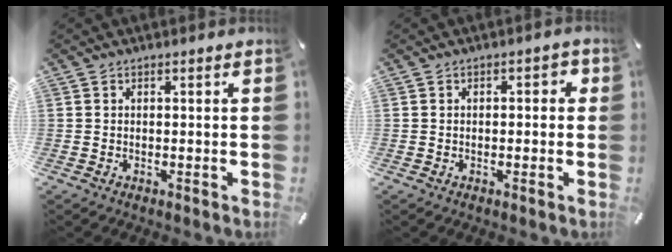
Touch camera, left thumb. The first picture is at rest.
{"total": 1.6, "force": [-0.4, 1.0, 1.2], "torque": [-0.023, 0.008, -0.011]}